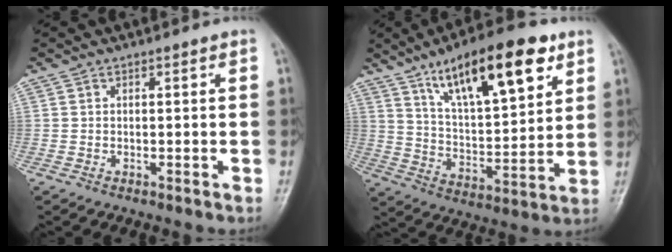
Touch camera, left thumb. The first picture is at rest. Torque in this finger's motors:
{"motor_torque": [1.26, 1.27, 1.49, -1.28, 0.34]}